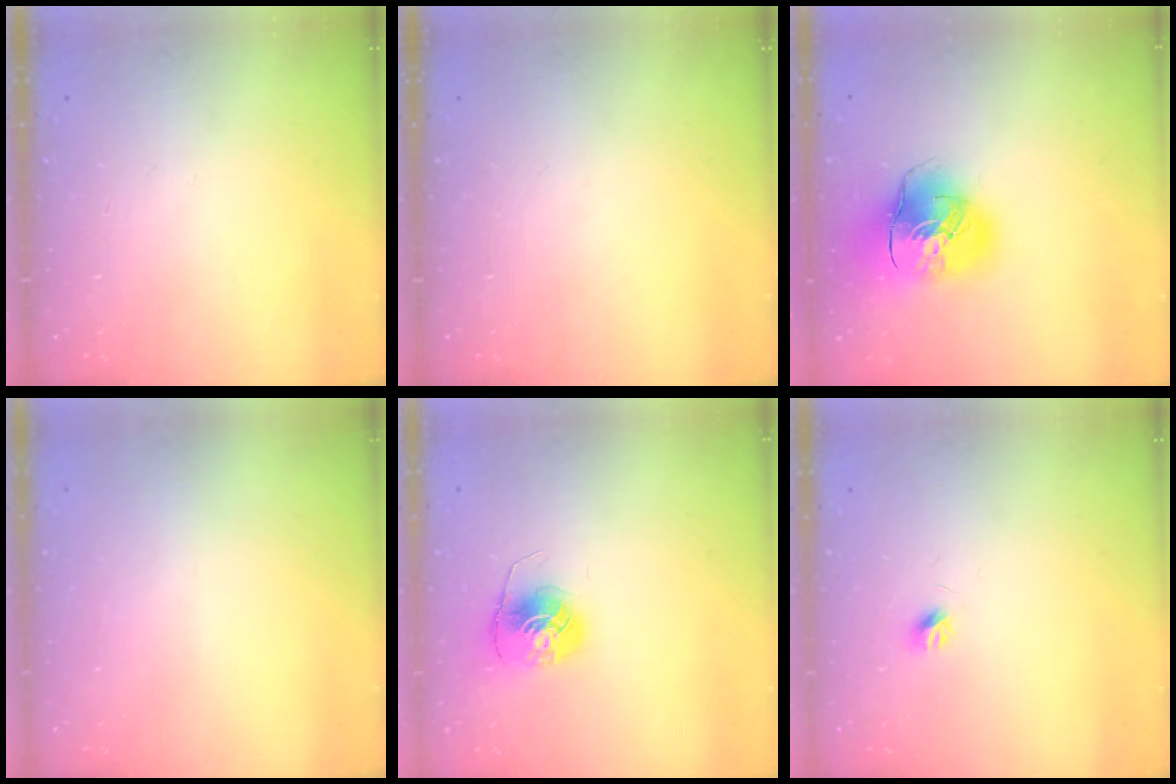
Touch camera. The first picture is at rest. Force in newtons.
{"total": 0.0}
{"total": 16.3, "press": 16.1, "slide": 2.8}
{"total": 0.9, "press": 0.9, "slide": 0.1}
{"total": 6.8, "press": 6.8, "slide": 0.3}
{"total": 4.1, "press": 4.0, "slide": 0.6}